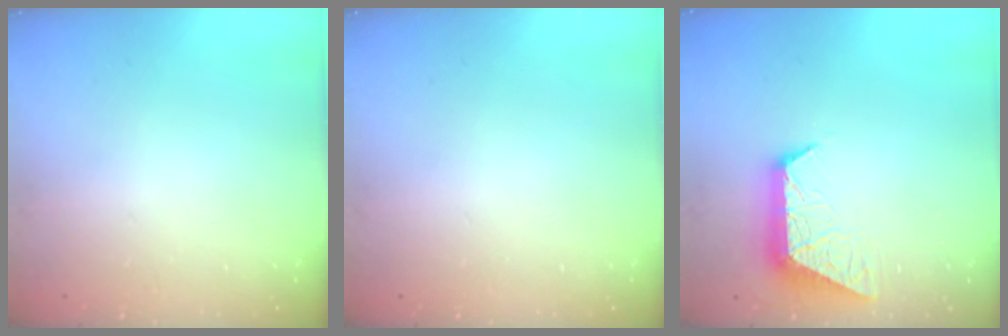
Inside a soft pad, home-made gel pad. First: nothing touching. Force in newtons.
{"total": 0.0}
{"total": 11.0, "press": 11.0, "slide": 0.5}